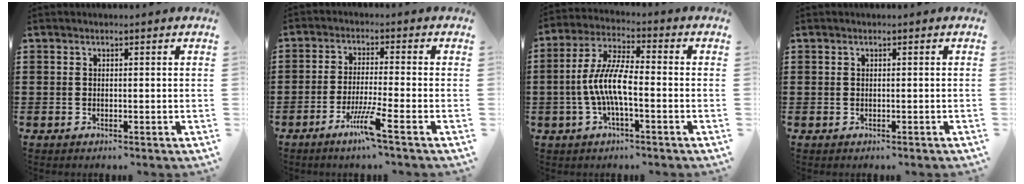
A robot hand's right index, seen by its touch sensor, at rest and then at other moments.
{"total": 6.1, "force": [-3.7, -0.3, 4.9], "torque": [-0.097, -0.013, -0.068]}
{"total": 7.8, "force": [-1.9, 1.9, 7.3], "torque": [-0.171, -0.014, -0.045]}
{"total": 0.0}